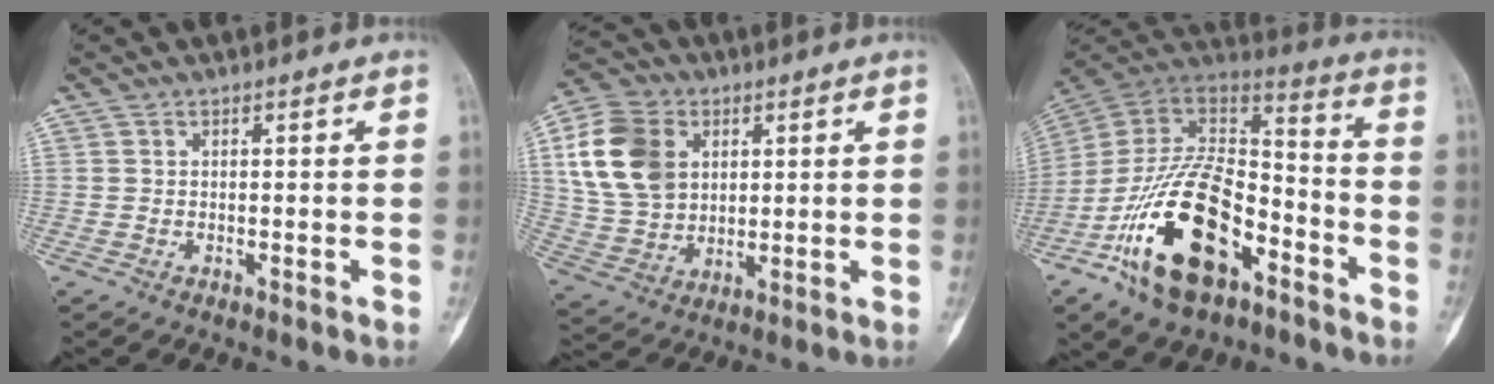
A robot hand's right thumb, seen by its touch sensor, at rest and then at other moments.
{"total": 15.1, "force": [4.2, 11.4, 9.0], "torque": [-0.152, -0.002, 0.080]}
{"total": 24.1, "force": [-11.0, 12.9, 17.1], "torque": [-0.321, 0.070, -0.192]}